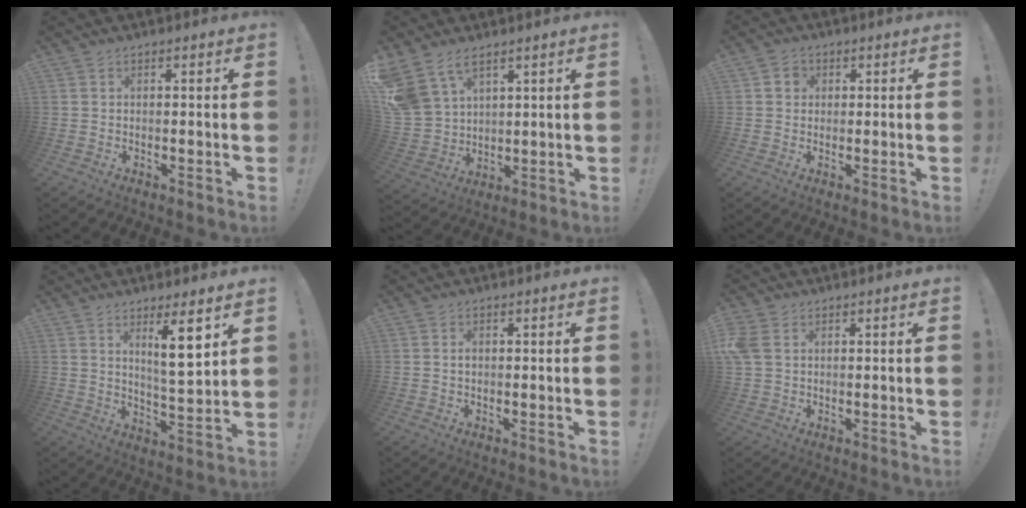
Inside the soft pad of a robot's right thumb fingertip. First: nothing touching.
{"total": 10.7, "force": [7.2, 6.4, 4.6], "torque": [-0.114, -0.039, 0.147]}
{"total": 3.2, "force": [0.7, 3.0, 1.0], "torque": [-0.008, 0.000, 0.011]}
{"total": 10.3, "force": [5.3, 1.6, 8.7], "torque": [-0.131, -0.027, 0.082]}
{"total": 0.9, "force": [-0.1, 0.9, 0.3], "torque": [-0.015, 0.008, 0.000]}
{"total": 5.5, "force": [1.4, 4.1, 3.4], "torque": [-0.074, 0.006, 0.030]}